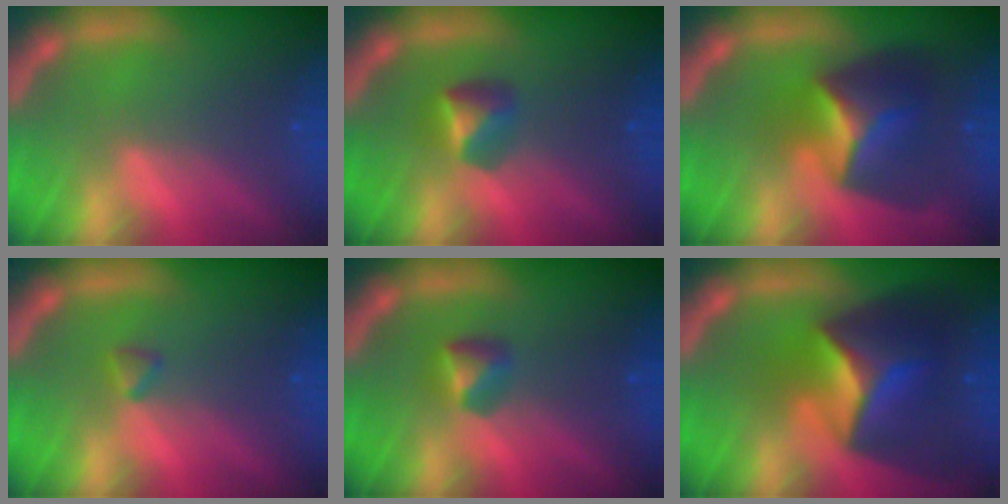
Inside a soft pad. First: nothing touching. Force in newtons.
{"total": 2.4}
{"total": 6.9}
{"total": 0.9}
{"total": 1.9}
{"total": 10.0}